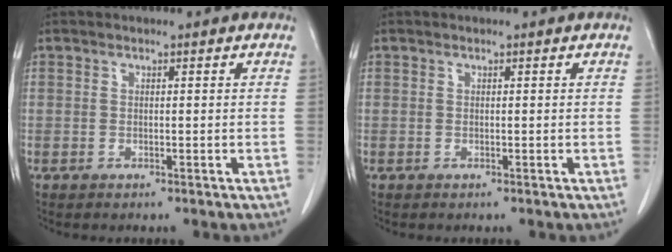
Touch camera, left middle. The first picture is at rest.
{"total": 0.0}